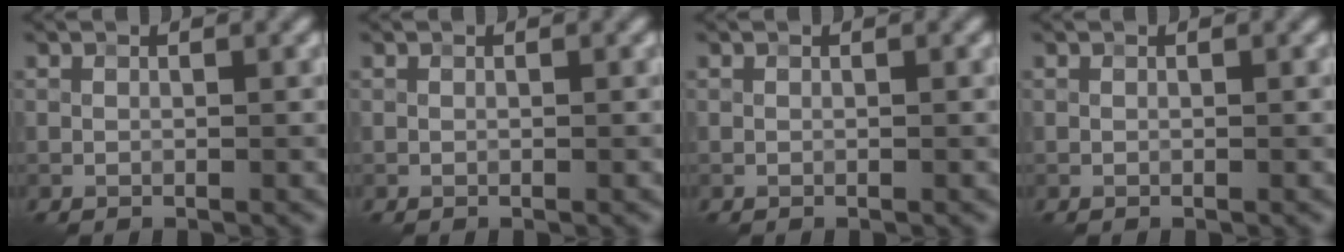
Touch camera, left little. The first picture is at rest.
{"total": 0.0}
{"total": 0.0}
{"total": 0.0}